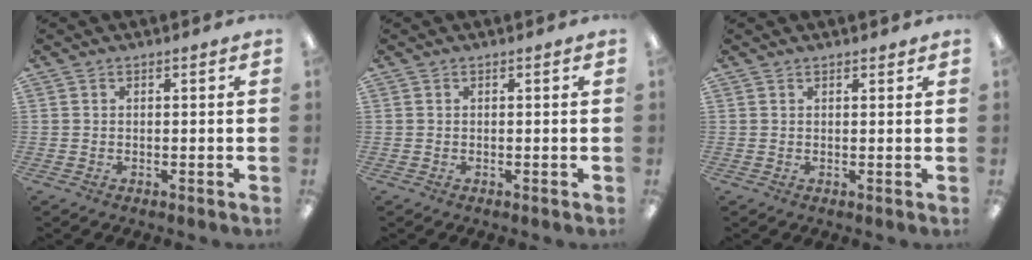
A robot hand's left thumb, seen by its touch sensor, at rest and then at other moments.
{"total": 0.0}
{"total": 0.8, "force": [0.7, 0.4, 0.1], "torque": [0.006, -0.004, 0.013]}